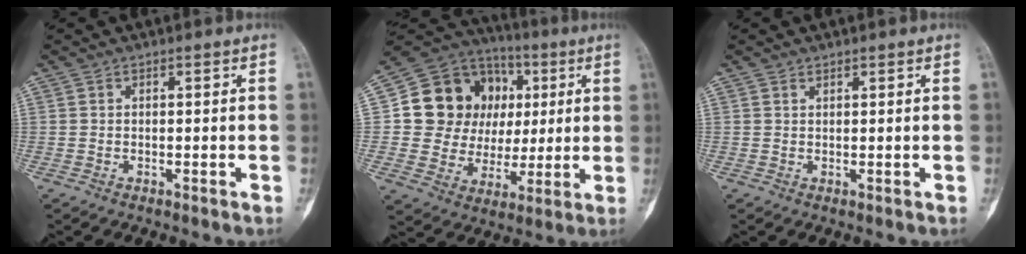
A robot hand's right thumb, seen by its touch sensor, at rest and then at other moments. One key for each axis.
{"total": 20.1, "fx": 3.7, "fy": 16.8, "fz": 10.4, "tx": -0.130, "ty": 0.031, "tz": 0.078}
{"total": 0.7, "fx": 0.6, "fy": 0.3, "fz": 0.1, "tx": 0.000, "ty": -0.005, "tz": 0.010}